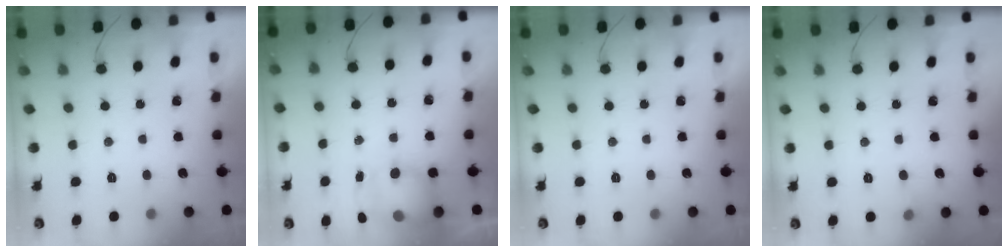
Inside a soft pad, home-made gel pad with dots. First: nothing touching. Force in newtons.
{"total": 8.7, "press": 8.6, "slide": 0.4}
{"total": 0.0}
{"total": 4.3, "press": 2.9, "slide": 3.2}